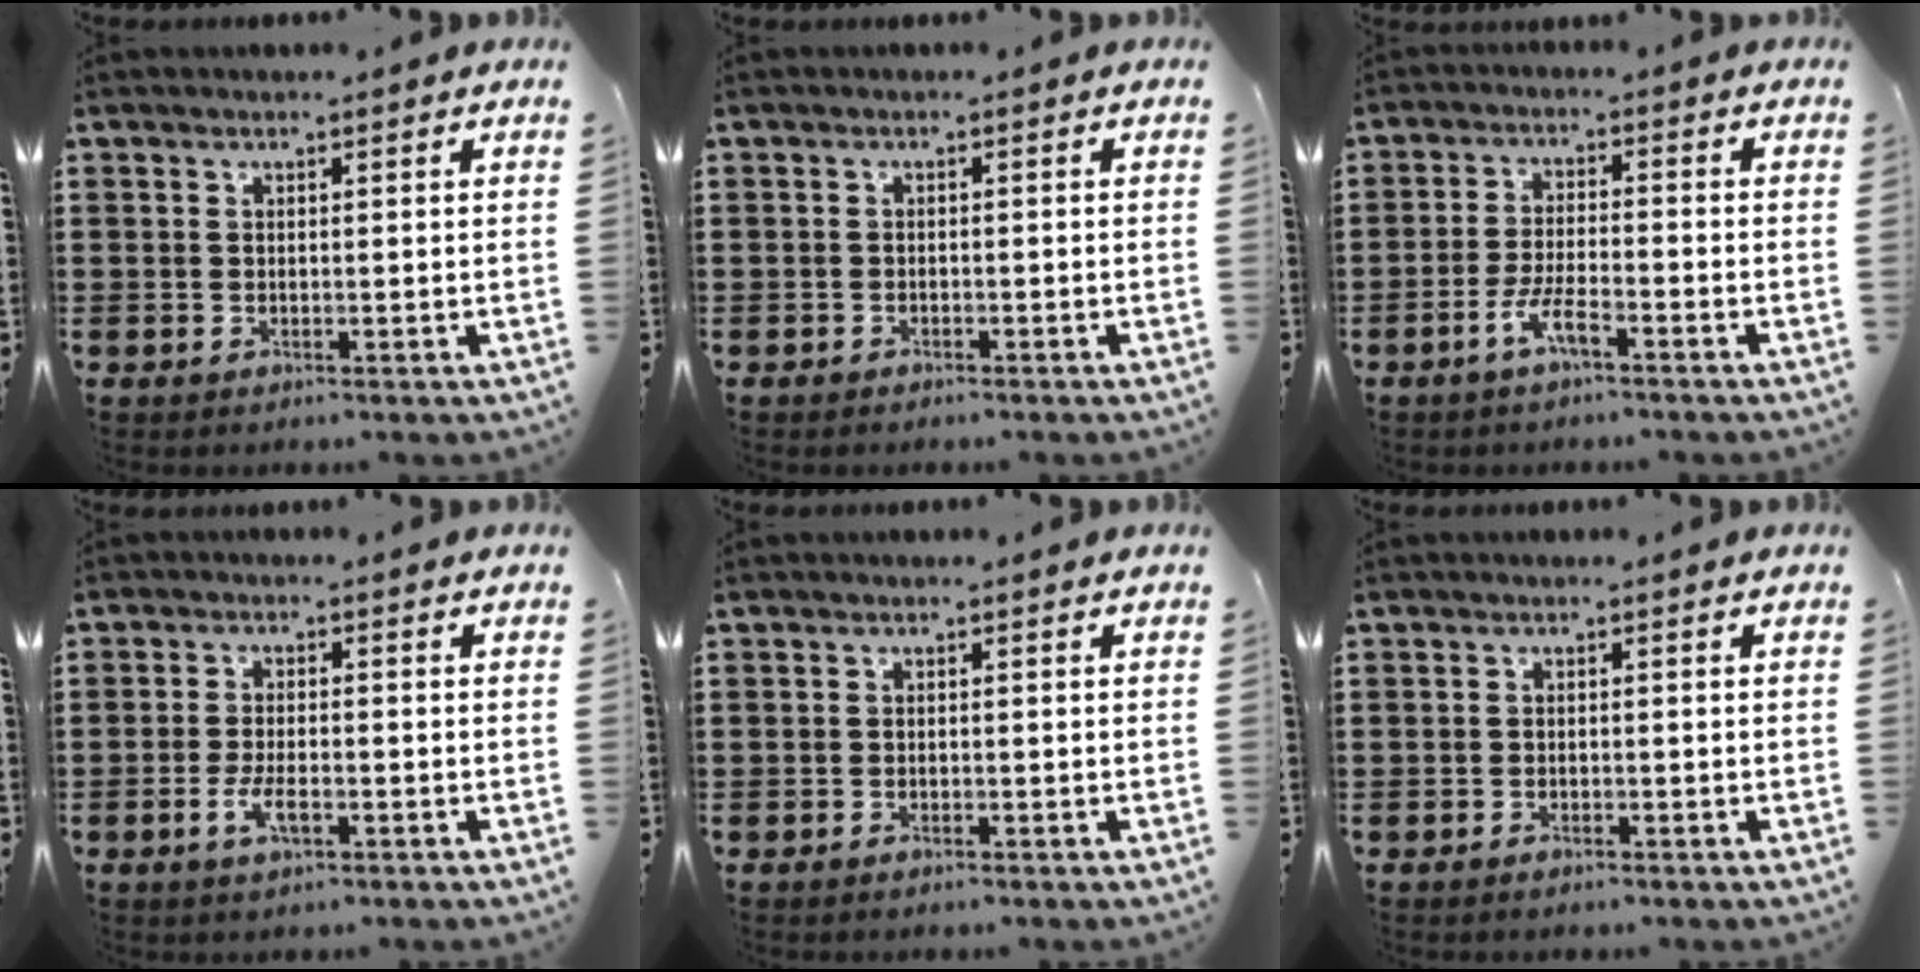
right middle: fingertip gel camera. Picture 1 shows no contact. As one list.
[{"total": 1.0, "force": [-0.9, 0.4, 0.0], "torque": [-0.003, 0.003, -0.021]}, {"total": 4.9, "force": [-3.1, 1.0, 3.7], "torque": [-0.087, -0.002, -0.064]}, {"total": 4.0, "force": [-1.8, 1.5, 3.3], "torque": [-0.069, 0.000, -0.035]}, {"total": 0.8, "force": [-0.8, 0.2, 0.2], "torque": [-0.006, 0.000, -0.016]}, {"total": 1.0, "force": [-0.9, 0.3, 0.2], "torque": [-0.007, 0.001, -0.020]}]